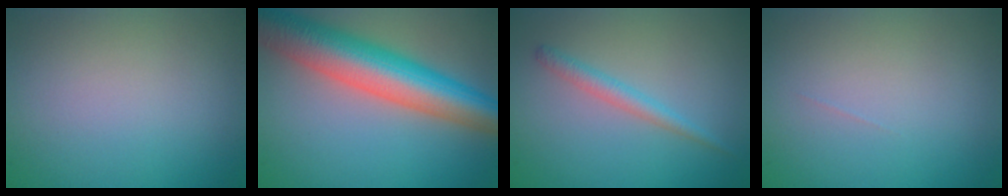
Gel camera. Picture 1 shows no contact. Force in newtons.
{"total": 10.3, "press": 10.3, "slide": 0.5}
{"total": 1.7, "press": 1.7, "slide": 0.1}
{"total": 0.0}